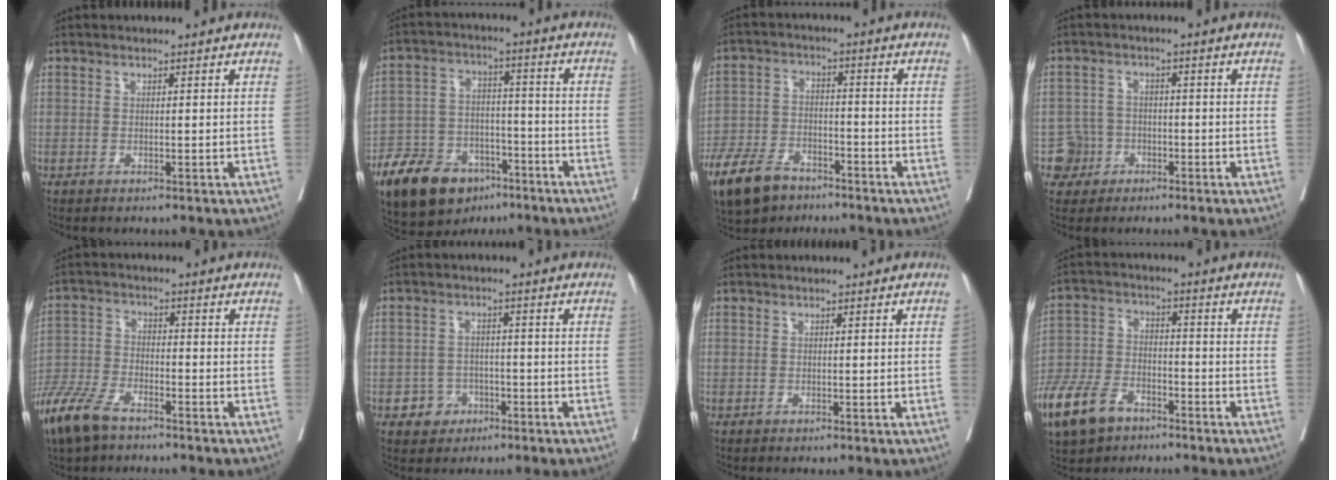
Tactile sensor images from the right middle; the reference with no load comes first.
{"total": 15.3, "force": [-10.2, 8.3, 7.8], "torque": [-0.143, 0.004, -0.172]}
{"total": 10.5, "force": [-7.3, 5.5, 5.1], "torque": [-0.107, -0.008, -0.133]}
{"total": 4.0, "force": [-1.8, 3.6, -0.3], "torque": [0.015, 0.016, -0.032]}
{"total": 8.8, "force": [-6.5, 3.1, 5.2], "torque": [-0.122, -0.016, -0.129]}
{"total": 3.8, "force": [-1.8, 3.2, 0.7], "torque": [-0.007, 0.012, -0.025]}
{"total": 0.9, "force": [0.0, -0.4, 0.8], "torque": [-0.017, -0.002, 0.001]}
{"total": 10.6, "force": [-6.9, 5.7, 5.7], "torque": [-0.130, -0.010, -0.132]}